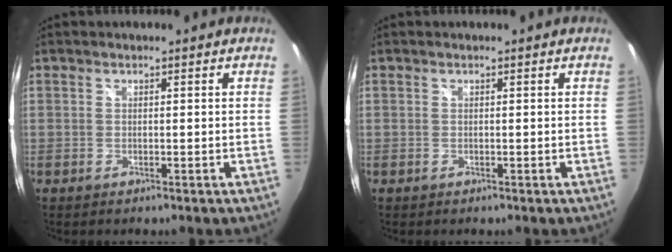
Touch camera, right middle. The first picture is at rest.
{"total": 0.0}